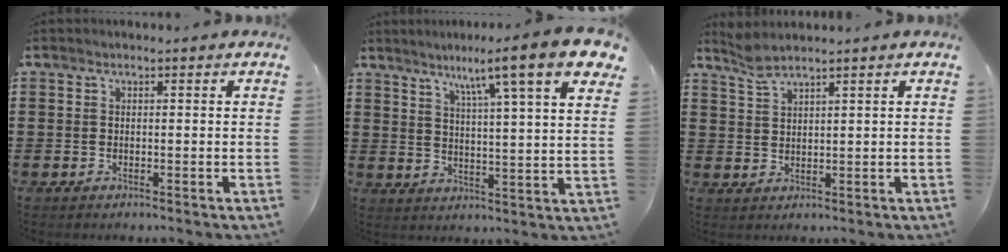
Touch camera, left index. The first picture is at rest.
{"total": 10.5, "force": [7.3, 0.4, 7.5], "torque": [-0.137, -0.040, 0.109]}
{"total": 2.8, "force": [2.4, 0.2, 1.4], "torque": [-0.034, 0.001, 0.045]}